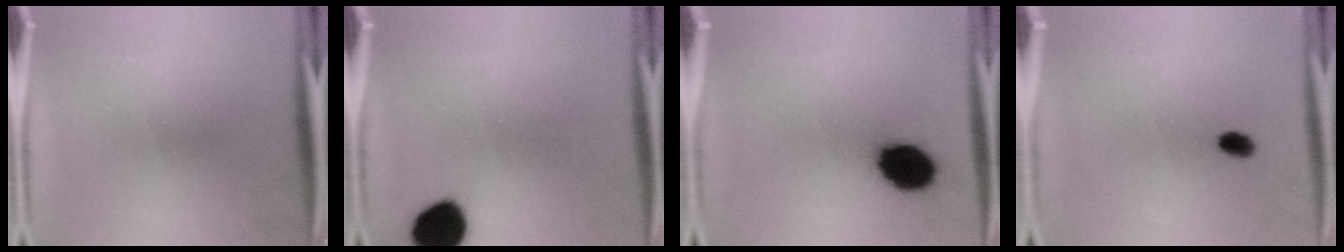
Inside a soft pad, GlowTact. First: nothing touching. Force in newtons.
{"total": 11.7}
{"total": 12.5}
{"total": 2.5}